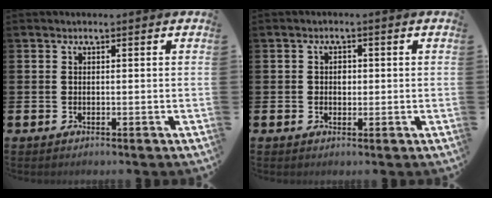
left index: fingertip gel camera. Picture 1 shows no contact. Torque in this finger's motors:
{"motor_torque": [0.09, -0.04, 0.01, 0.03]}